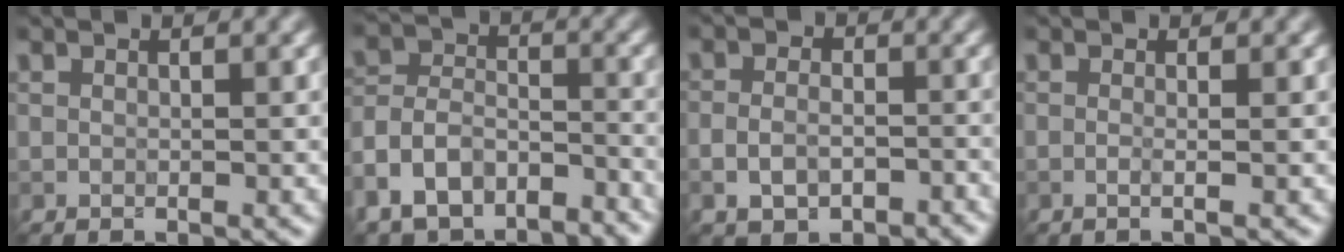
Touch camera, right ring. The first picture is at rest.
{"total": 8.3, "force": [-6.5, 4.4, 2.9], "torque": [-0.066, 0.005, -0.131]}
{"total": 3.9, "force": [-1.9, 2.5, 2.3], "torque": [-0.037, 0.001, -0.039]}
{"total": 2.3, "force": [0.5, 1.3, 1.8], "torque": [0.000, 0.001, -0.019]}